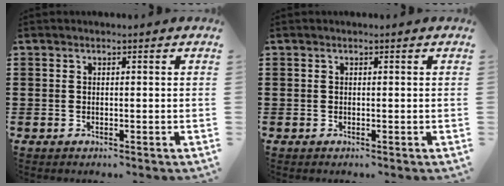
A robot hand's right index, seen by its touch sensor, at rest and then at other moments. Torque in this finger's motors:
{"motor_torque": [0.65, 0.59, 0.03, 0.02]}